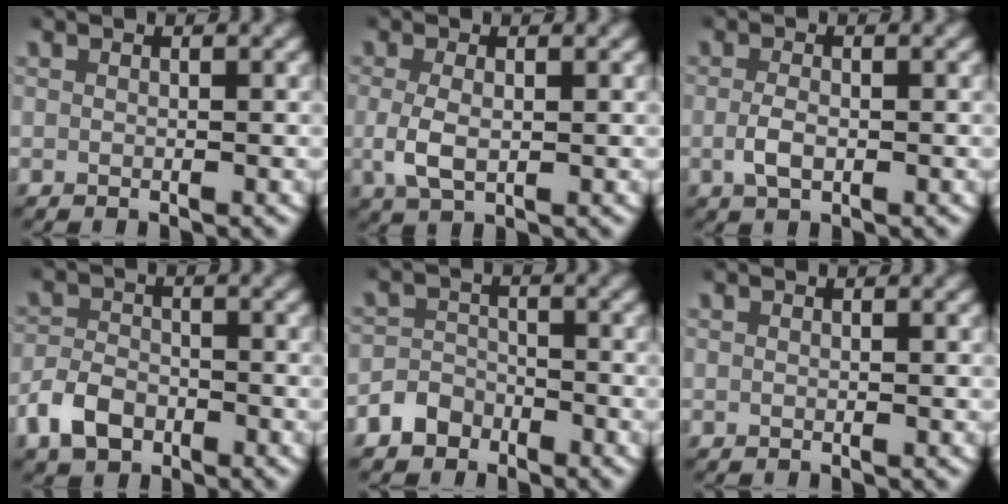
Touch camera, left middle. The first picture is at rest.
{"total": 3.0, "force": [-0.2, 1.6, 2.5], "torque": [-0.068, -0.010, 0.004]}
{"total": 1.9, "force": [-0.4, 1.0, 1.6], "torque": [-0.040, -0.008, -0.003]}
{"total": 3.8, "force": [-2.2, 2.6, 1.7], "torque": [-0.035, -0.001, -0.044]}
{"total": 4.0, "force": [-2.9, 2.8, 0.5], "torque": [-0.014, -0.005, -0.054]}
{"total": 0.0}